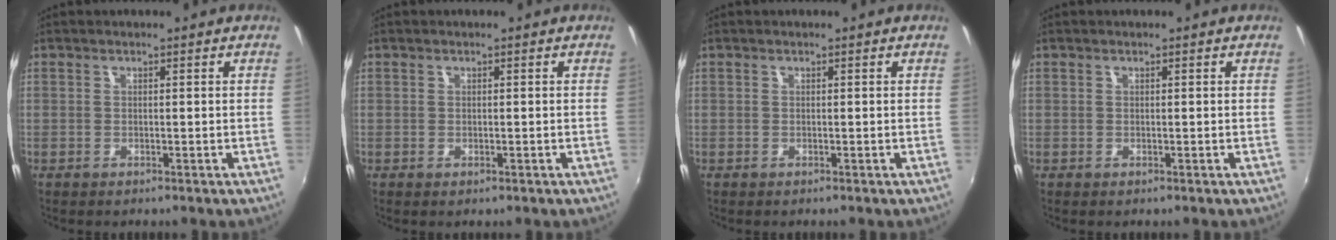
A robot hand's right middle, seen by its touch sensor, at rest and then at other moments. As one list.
[{"total": 0.0}, {"total": 0.0}, {"total": 0.0}]